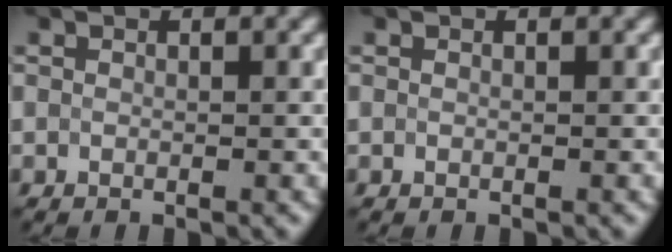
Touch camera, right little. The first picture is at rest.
{"total": 0.0}